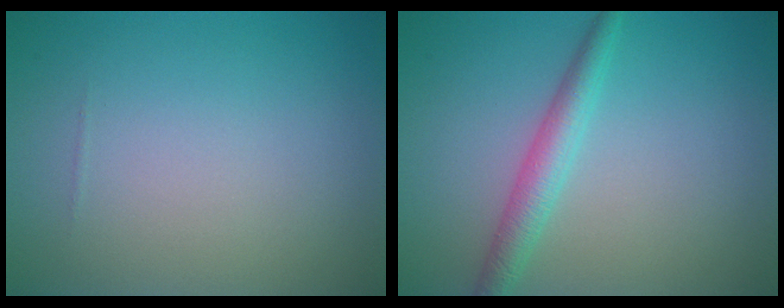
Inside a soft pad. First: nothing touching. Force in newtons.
{"total": 2.8, "press": 2.8, "slide": 0.1}